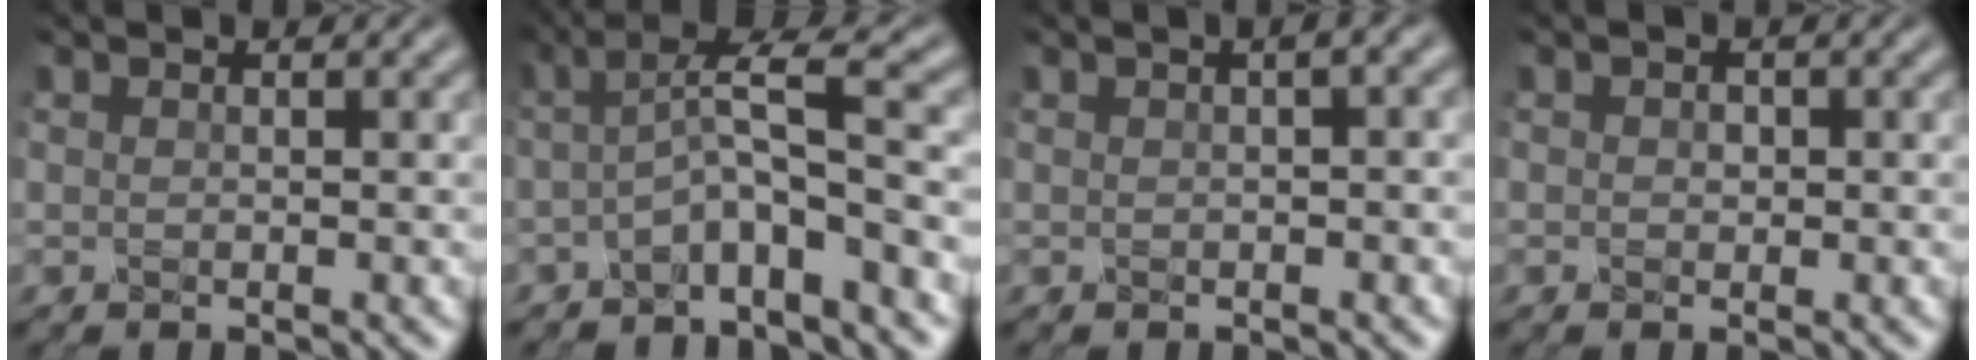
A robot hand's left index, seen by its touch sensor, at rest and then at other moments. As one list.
[{"total": 4.2, "force": [-1.6, 0.6, 3.9], "torque": [-0.069, 0.013, -0.043]}, {"total": 2.5, "force": [1.0, 0.7, 2.1], "torque": [-0.043, 0.014, 0.015]}, {"total": 0.9, "force": [-0.3, 0.7, 0.3], "torque": [-0.006, 0.001, -0.007]}]